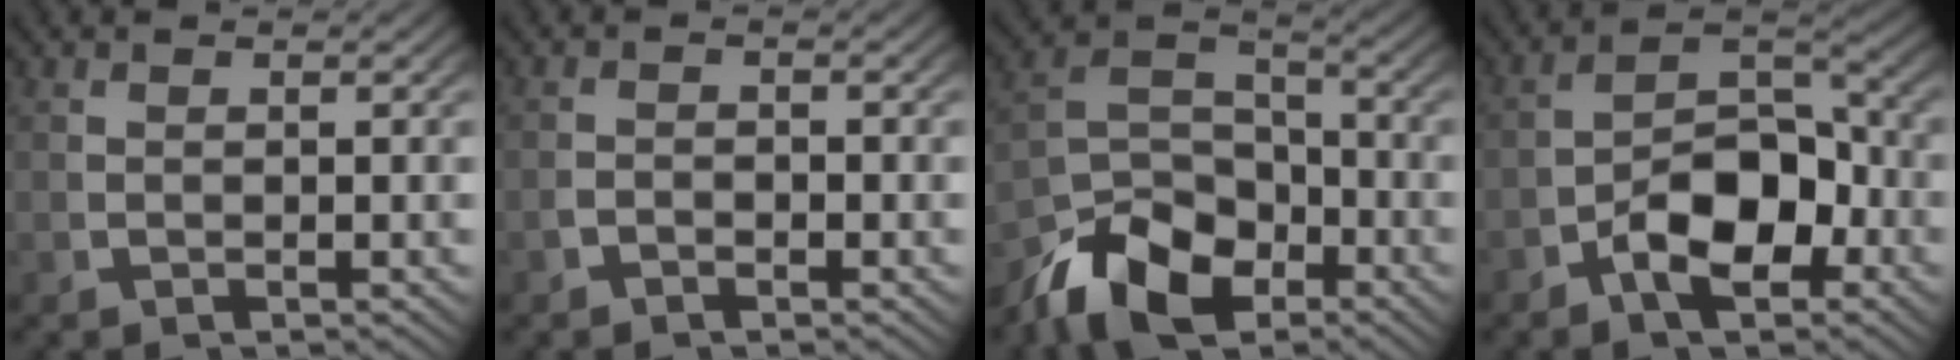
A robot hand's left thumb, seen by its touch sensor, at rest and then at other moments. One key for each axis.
{"total": 0.9, "fx": -0.8, "fy": 0.4, "fz": 0.1, "tx": -0.001, "ty": -0.003, "tz": -0.017}
{"total": 9.3, "fx": -3.4, "fy": 6.4, "fz": 5.9, "tx": -0.103, "ty": -0.022, "tz": -0.057}
{"total": 7.0, "fx": -1.9, "fy": 4.0, "fz": 5.4, "tx": -0.086, "ty": -0.014, "tz": -0.031}